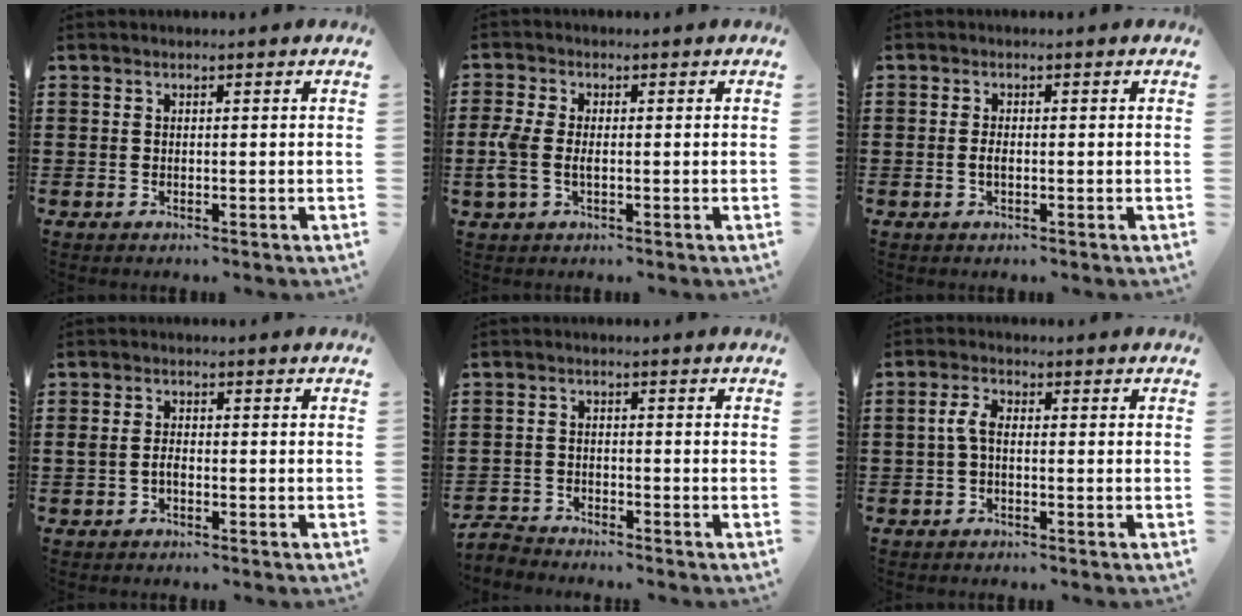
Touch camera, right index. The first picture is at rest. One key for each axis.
{"total": 3.7, "fx": -0.6, "fy": 2.0, "fz": 3.0, "tx": -0.079, "ty": -0.004, "tz": -0.017}
{"total": 1.3, "fx": -0.2, "fy": 0.5, "fz": 1.2, "tx": -0.031, "ty": -0.003, "tz": -0.007}
{"total": 1.8, "fx": -0.6, "fy": 1.1, "fz": 1.3, "tx": -0.034, "ty": 0.000, "tz": -0.015}
{"total": 2.6, "fx": -2.6, "fy": 0.3, "fz": -0.1, "tx": -0.006, "ty": -0.001, "tz": -0.056}
{"total": 3.0, "fx": -0.6, "fy": 1.2, "fz": 2.7, "tx": -0.065, "ty": 0.000, "tz": -0.017}